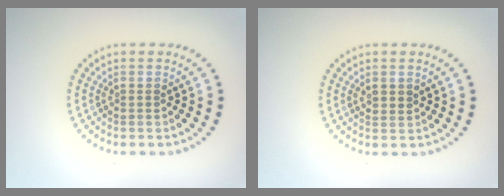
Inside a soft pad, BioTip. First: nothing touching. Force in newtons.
{"total": 1.1, "press": 1.0, "slide": 0.6}